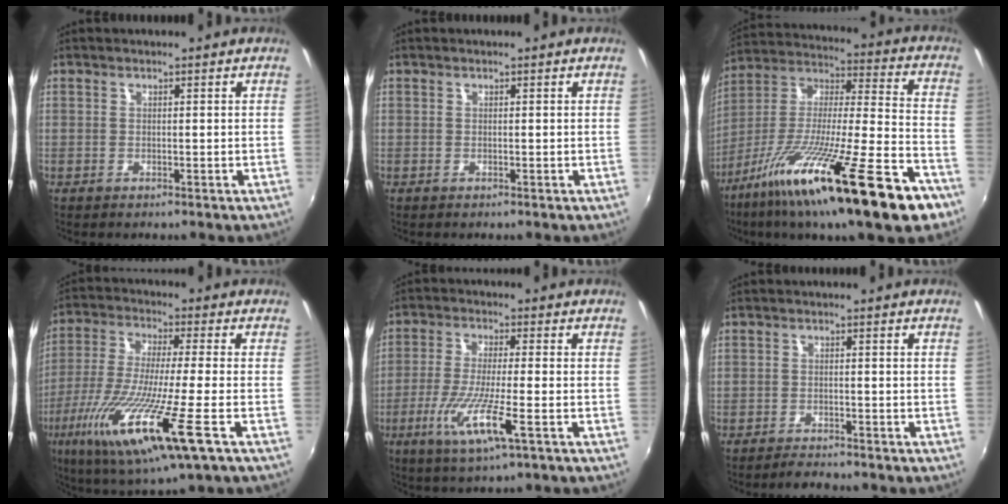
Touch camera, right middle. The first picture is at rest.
{"total": 0.0}
{"total": 28.9, "force": [-17.3, 3.9, 22.8], "torque": [-0.378, -0.059, -0.288]}
{"total": 18.4, "force": [-7.5, 1.0, 16.8], "torque": [-0.331, -0.055, -0.138]}
{"total": 9.9, "force": [-3.6, 0.5, 9.3], "torque": [-0.187, -0.023, -0.067]}
{"total": 2.4, "force": [-2.3, 0.3, 0.5], "torque": [-0.022, -0.007, -0.042]}